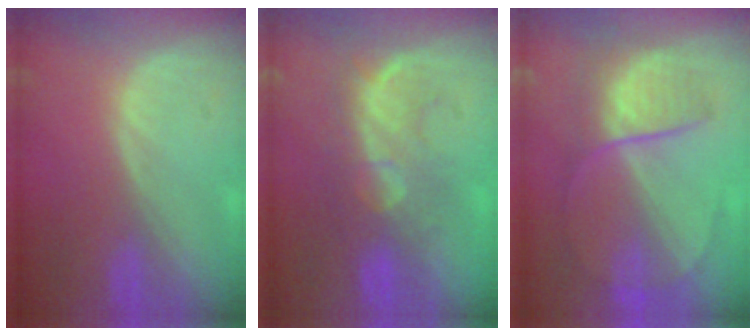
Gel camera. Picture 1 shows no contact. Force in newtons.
{"total": 7.8, "press": 7.7, "slide": 1.3}
{"total": 6.8, "press": 6.6, "slide": 1.6}